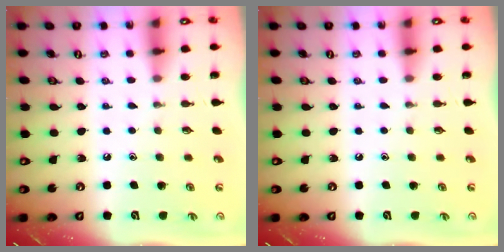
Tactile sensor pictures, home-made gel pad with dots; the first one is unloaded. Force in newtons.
{"total": 0.0}